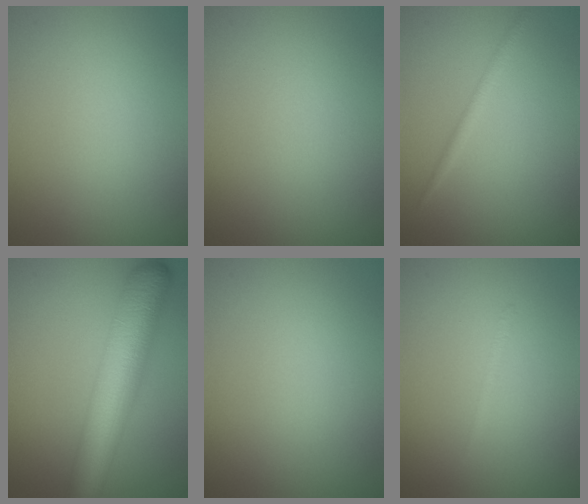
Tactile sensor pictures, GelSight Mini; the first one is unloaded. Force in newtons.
{"total": 0.0}
{"total": 1.1, "press": 1.1, "slide": 0.1}
{"total": 9.6, "press": 9.6, "slide": 0.3}
{"total": 0.0}
{"total": 0.6, "press": 0.5, "slide": 0.1}